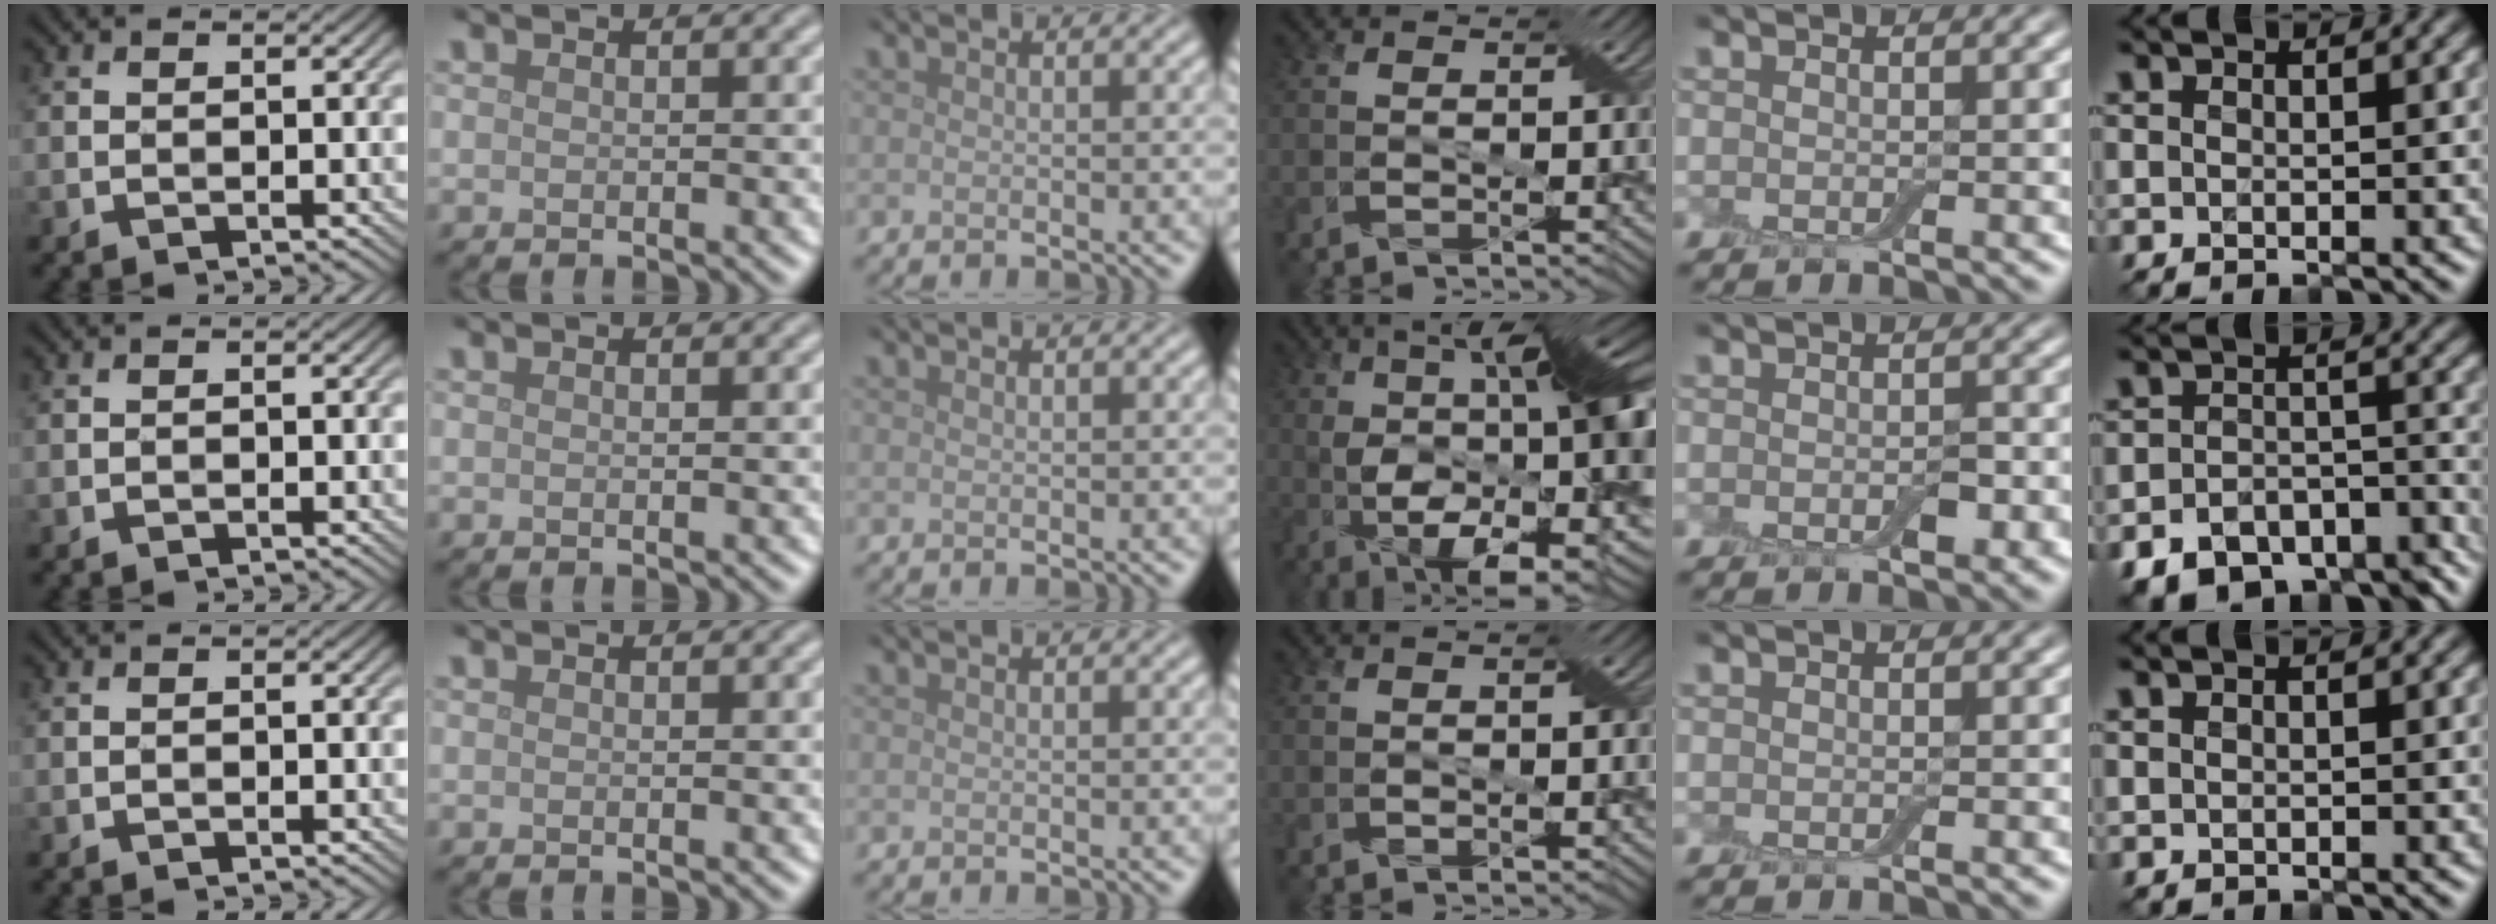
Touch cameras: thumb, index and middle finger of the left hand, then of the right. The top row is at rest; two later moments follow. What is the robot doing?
{"motion": "insert", "object": "backpack"}